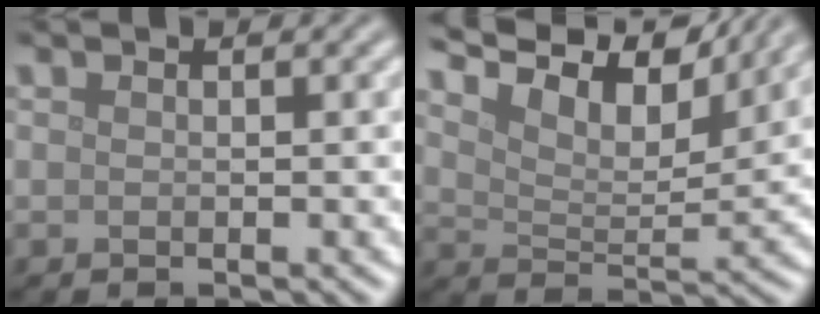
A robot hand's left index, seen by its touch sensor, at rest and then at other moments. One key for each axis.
{"total": 10.3, "fx": 8.5, "fy": 2.8, "fz": 5.1, "tx": -0.111, "ty": 0.013, "tz": 0.113}